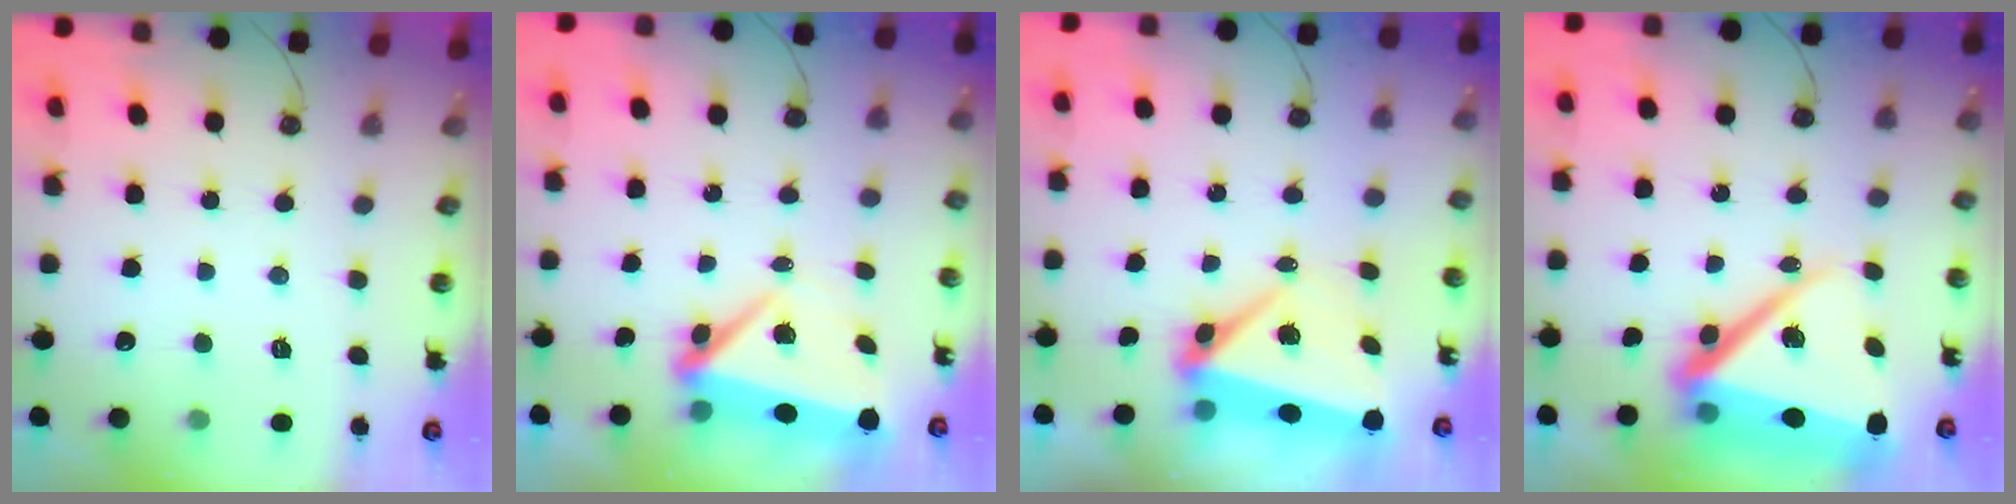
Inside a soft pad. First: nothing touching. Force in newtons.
{"total": 6.1, "press": 6.0, "slide": 1.0}
{"total": 6.8, "press": 6.6, "slide": 1.7}
{"total": 19.4, "press": 19.2, "slide": 2.3}